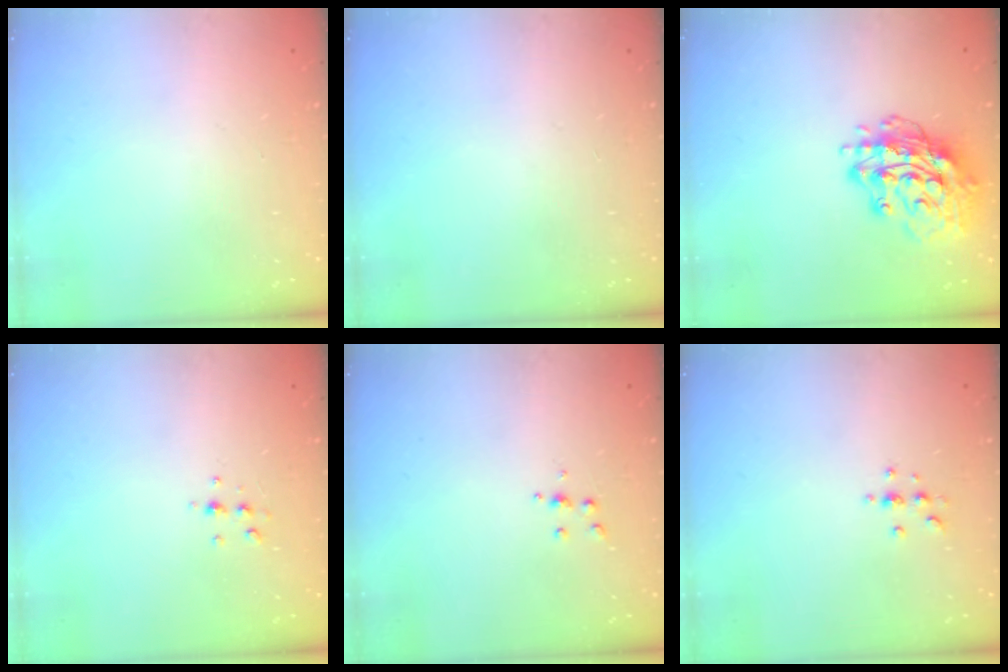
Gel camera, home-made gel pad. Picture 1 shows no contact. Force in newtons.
{"total": 0.0}
{"total": 15.9, "press": 15.8, "slide": 1.3}
{"total": 4.7, "press": 4.4, "slide": 1.6}
{"total": 5.0, "press": 4.9, "slide": 0.8}
{"total": 2.9, "press": 2.9, "slide": 0.4}